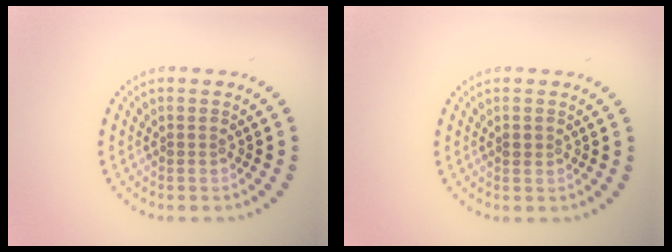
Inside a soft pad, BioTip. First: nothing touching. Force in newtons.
{"total": 0.8, "press": 0.8, "slide": 0.1}